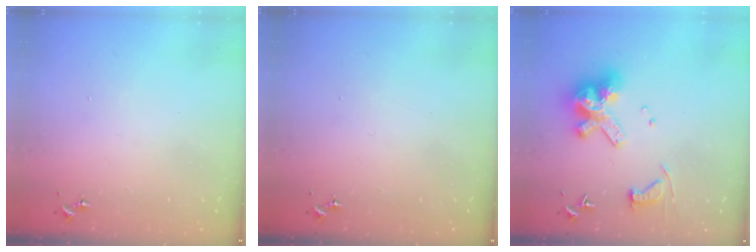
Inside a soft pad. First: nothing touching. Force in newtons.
{"total": 0.0}
{"total": 13.8, "press": 13.7, "slide": 1.3}